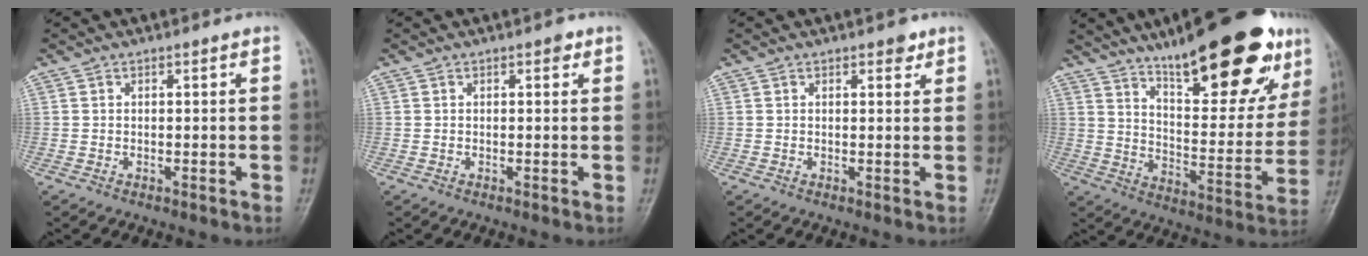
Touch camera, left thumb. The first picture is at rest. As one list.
[{"total": 1.2, "force": [0.6, 0.7, 0.8], "torque": [-0.003, 0.000, 0.004]}, {"total": 1.9, "force": [1.2, 1.0, 1.0], "torque": [-0.002, -0.004, 0.013]}, {"total": 27.3, "force": [17.5, 8.4, 19.2], "torque": [-0.234, -0.069, 0.264]}]